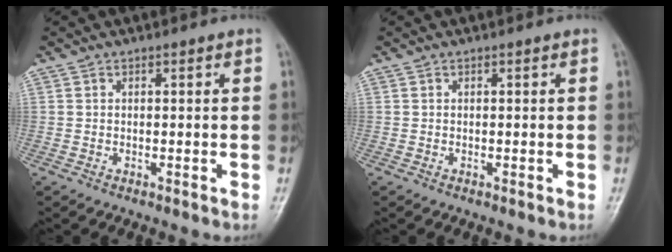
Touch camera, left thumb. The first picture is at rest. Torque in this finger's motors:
{"motor_torque": [-0.02, 0.01, 0.05, -0.03, 0.00]}